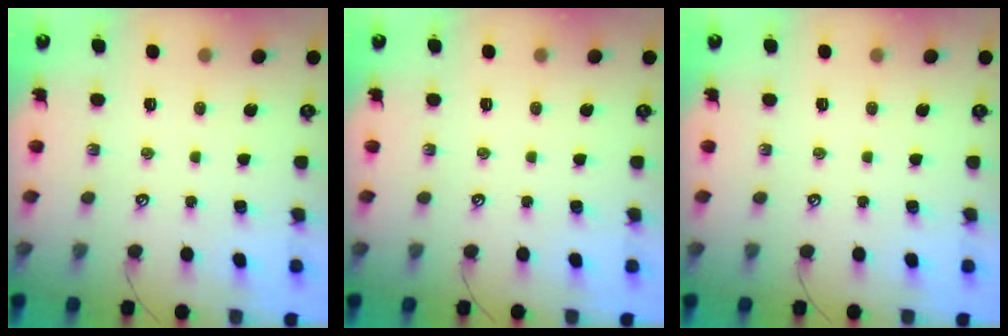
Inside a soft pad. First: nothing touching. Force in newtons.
{"total": 0.0}
{"total": 0.0}